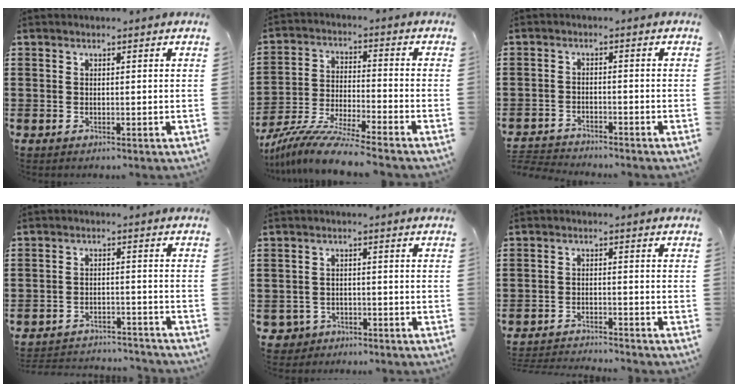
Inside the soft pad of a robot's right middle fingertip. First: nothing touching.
{"total": 8.7, "force": [-8.0, -0.4, 3.4], "torque": [-0.069, -0.004, -0.158]}
{"total": 2.9, "force": [-2.8, 0.1, -0.1], "torque": [-0.005, -0.003, -0.062]}
{"total": 3.4, "force": [-3.4, 0.2, 0.1], "torque": [-0.008, 0.001, -0.072]}
{"total": 2.1, "force": [-1.8, 1.2, 0.1], "torque": [-0.018, -0.004, -0.043]}
{"total": 2.7, "force": [-2.7, -0.1, 0.1], "torque": [-0.007, -0.003, -0.057]}